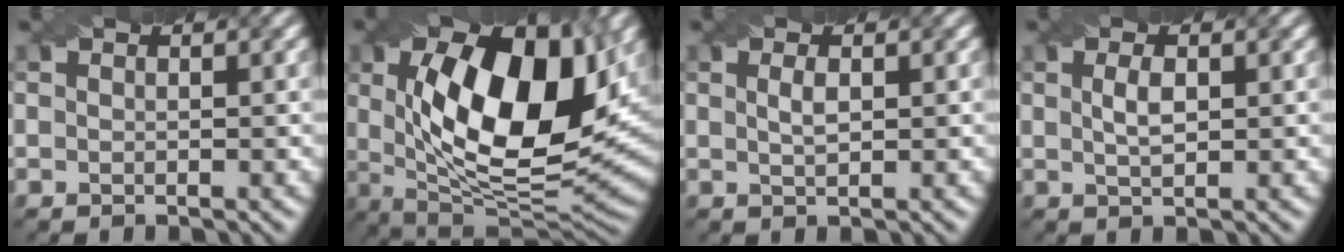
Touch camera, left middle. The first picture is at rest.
{"total": 15.3, "force": [2.8, 7.0, 13.3], "torque": [-0.211, -0.008, 0.044]}
{"total": 1.3, "force": [0.3, 0.4, 1.1], "torque": [-0.023, 0.001, 0.009]}
{"total": 1.7, "force": [0.4, 0.6, 1.5], "torque": [-0.033, 0.002, 0.010]}